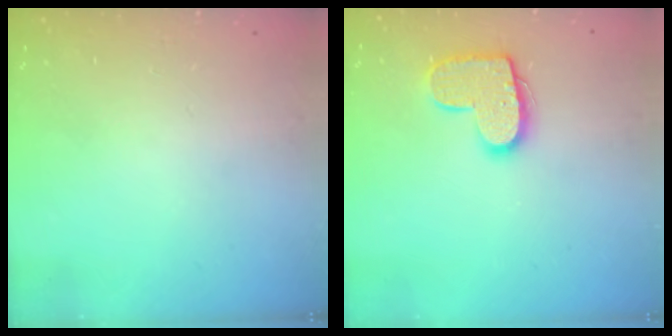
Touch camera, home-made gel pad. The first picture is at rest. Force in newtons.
{"total": 12.4, "press": 12.4, "slide": 0.6}